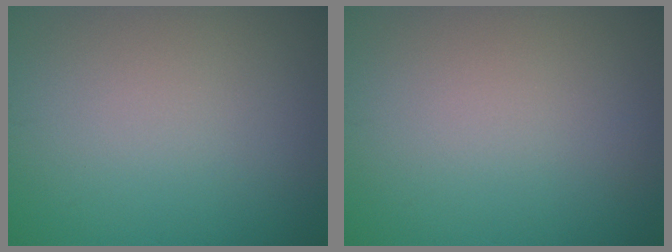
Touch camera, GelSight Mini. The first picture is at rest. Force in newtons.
{"total": 0.0}